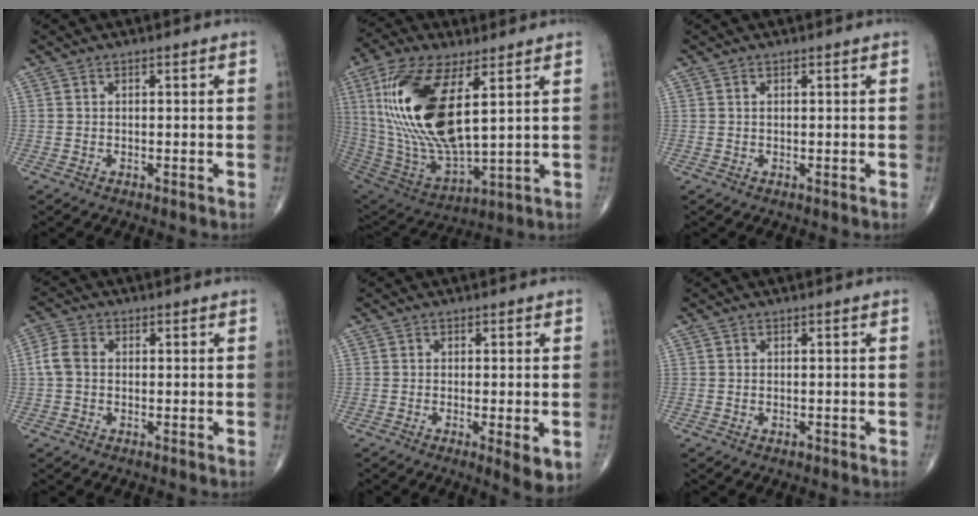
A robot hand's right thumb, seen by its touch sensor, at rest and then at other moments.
{"total": 23.8, "force": [6.2, 9.7, 20.8], "torque": [-0.440, -0.031, 0.123]}
{"total": 0.0}
{"total": 4.3, "force": [0.0, 3.2, 2.9], "torque": [-0.064, 0.014, -0.005]}
{"total": 4.9, "force": [-1.3, 1.2, 4.6], "torque": [-0.071, -0.015, -0.021]}
{"total": 0.6, "force": [-0.2, 0.4, 0.4], "torque": [-0.008, 0.001, -0.001]}